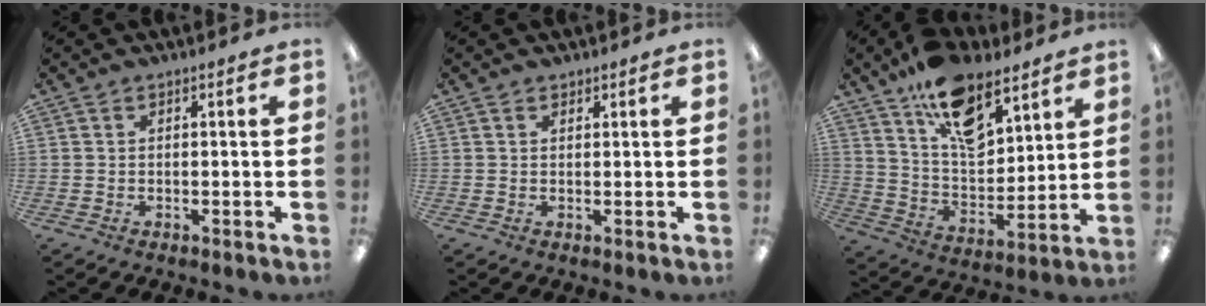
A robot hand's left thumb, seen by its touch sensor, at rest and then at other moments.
{"total": 1.1, "force": [1.0, 0.5, 0.2], "torque": [-0.004, 0.001, 0.018]}
{"total": 16.8, "force": [11.0, 8.6, 9.4], "torque": [-0.153, -0.058, 0.197]}